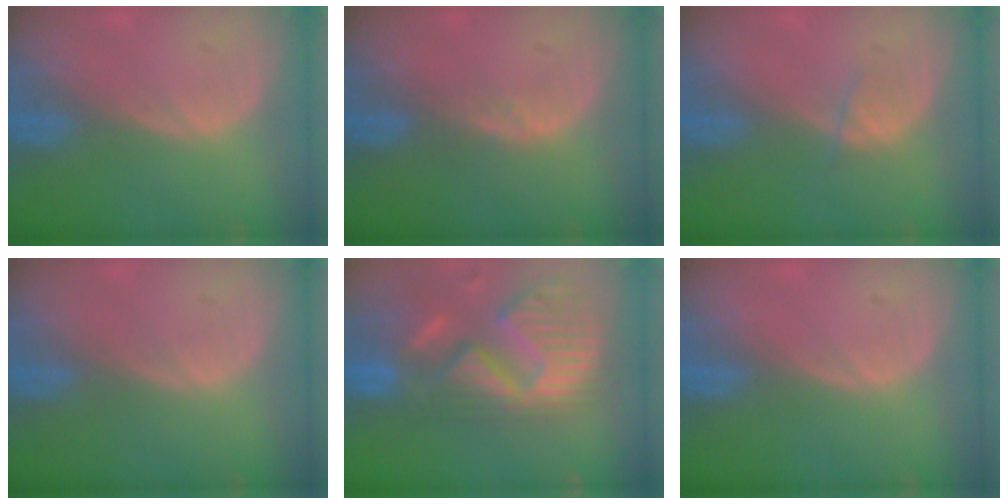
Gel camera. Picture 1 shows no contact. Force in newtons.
{"total": 1.7, "press": 1.7, "slide": 0.1}
{"total": 1.6, "press": 1.5, "slide": 0.2}
{"total": 0.0}
{"total": 14.2, "press": 11.8, "slide": 7.8}
{"total": 0.0}